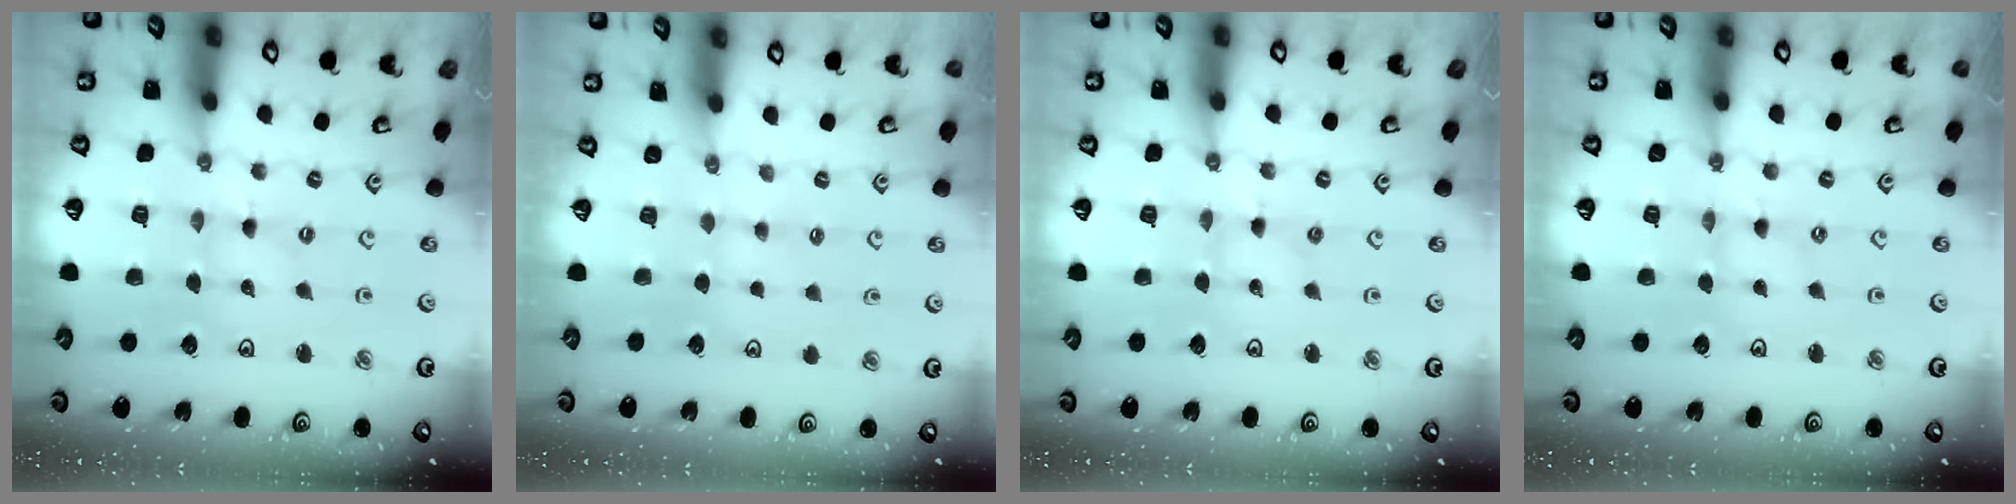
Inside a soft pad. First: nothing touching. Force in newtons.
{"total": 1.5, "press": 1.5, "slide": 0.4}
{"total": 0.8, "press": 0.8, "slide": 0.1}
{"total": 0.6, "press": 0.6, "slide": 0.1}